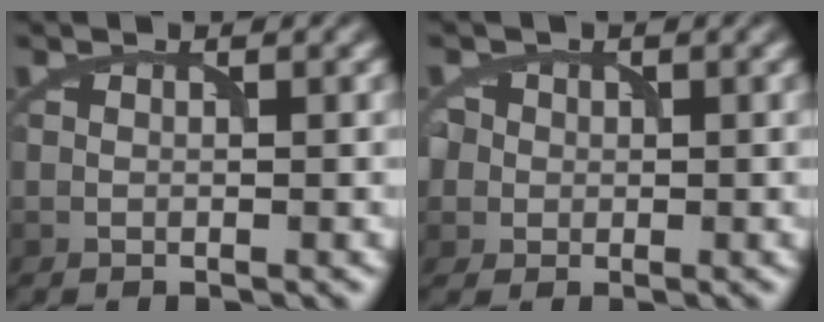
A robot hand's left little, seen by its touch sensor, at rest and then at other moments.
{"total": 2.8, "force": [-0.1, 2.8, 0.6], "torque": [-0.002, 0.021, -0.007]}